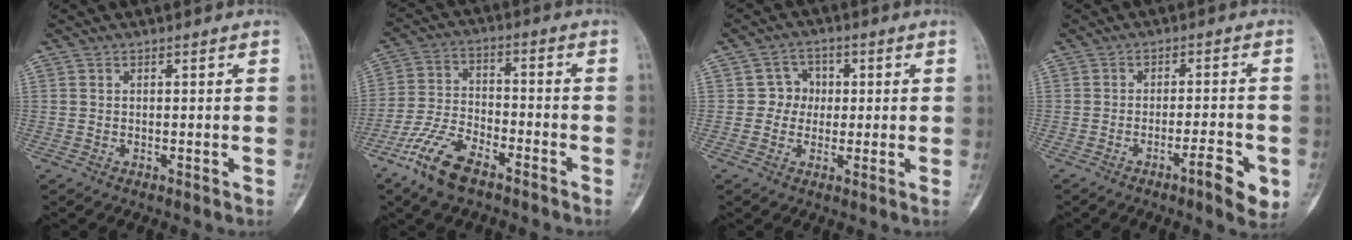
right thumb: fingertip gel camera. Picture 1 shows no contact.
{"total": 11.2, "force": [-7.4, 4.4, 7.1], "torque": [-0.153, 0.035, -0.147]}
{"total": 4.5, "force": [0.3, 4.2, 1.4], "torque": [0.014, 0.011, -0.005]}
{"total": 6.4, "force": [-2.9, 1.3, 5.6], "torque": [-0.079, 0.014, -0.036]}